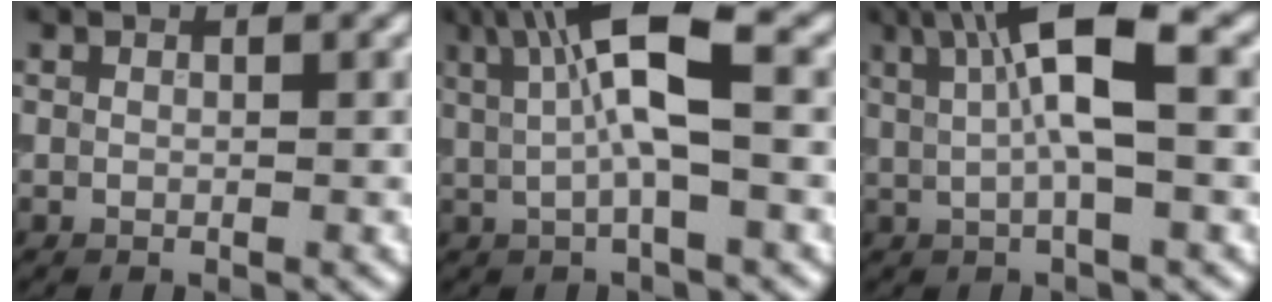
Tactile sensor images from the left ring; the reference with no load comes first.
{"total": 7.0, "force": [1.7, 1.7, 6.6], "torque": [-0.116, 0.009, 0.025]}
{"total": 6.7, "force": [1.8, 1.5, 6.2], "torque": [-0.104, 0.011, 0.026]}